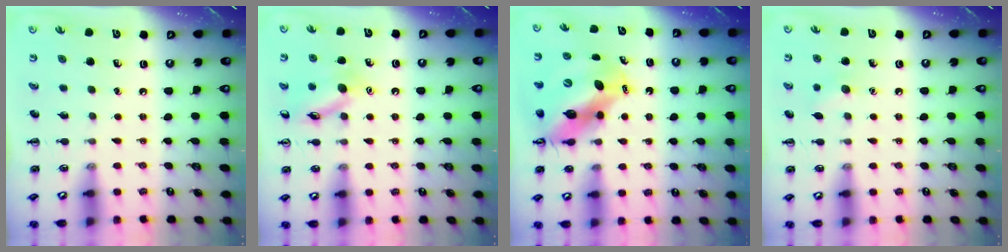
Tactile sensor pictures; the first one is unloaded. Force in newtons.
{"total": 11.7, "press": 11.6, "slide": 0.9}
{"total": 10.9, "press": 10.7, "slide": 2.5}
{"total": 6.1, "press": 5.9, "slide": 1.4}